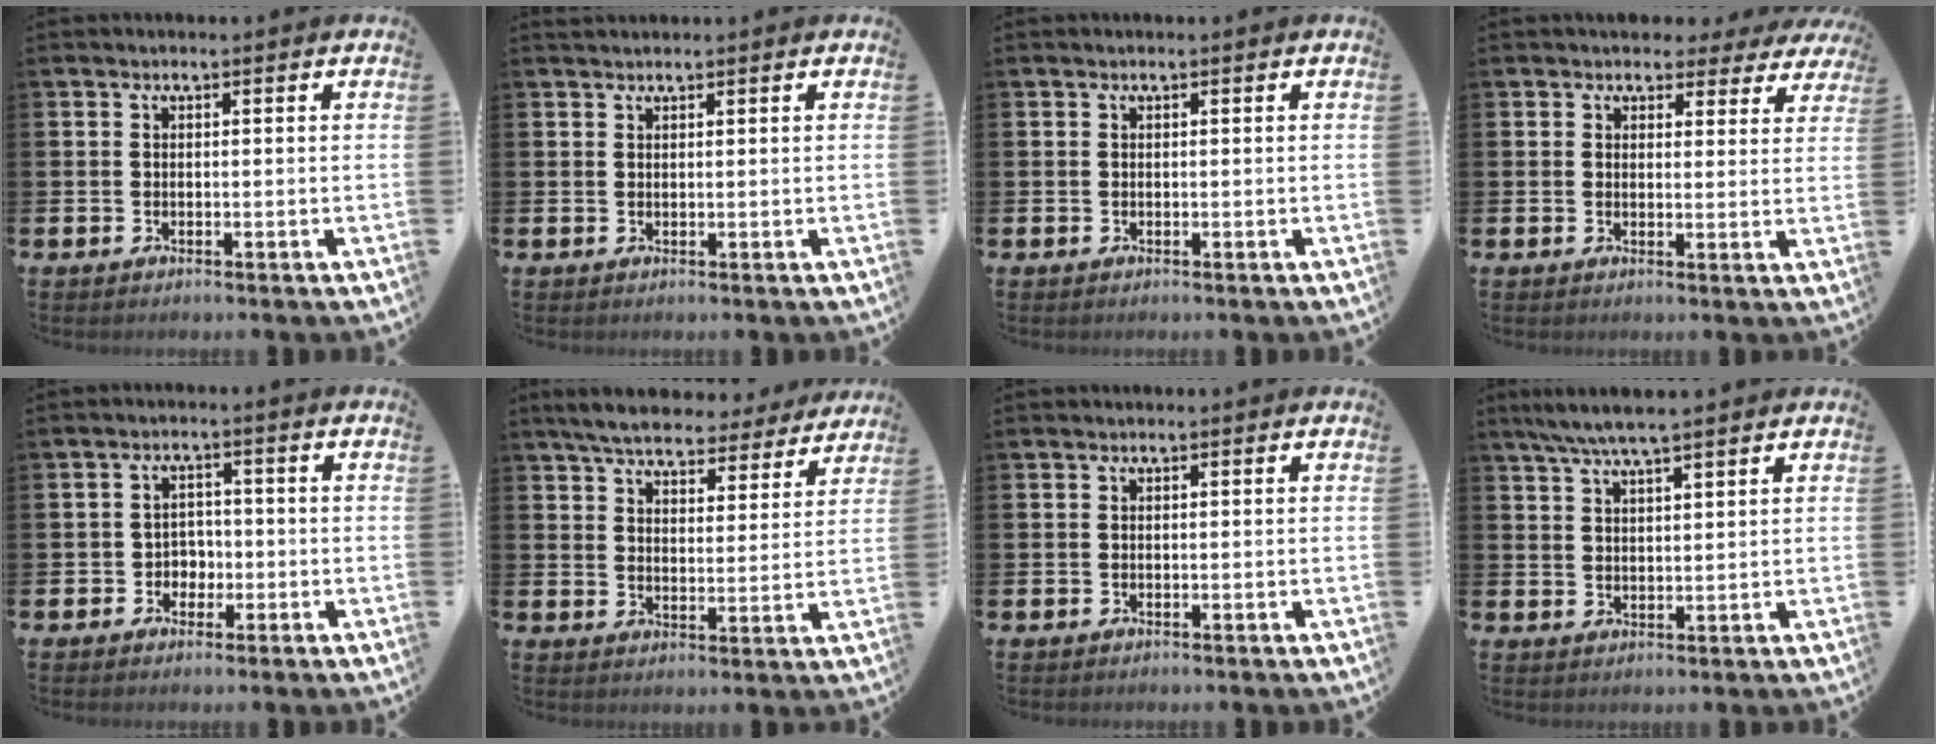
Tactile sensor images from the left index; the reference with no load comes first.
{"total": 0.9, "force": [0.9, 0.2, 0.1], "torque": [0.006, -0.001, 0.015]}
{"total": 0.0}
{"total": 3.2, "force": [2.7, 1.6, 0.3], "torque": [0.001, -0.015, 0.045]}
{"total": 2.6, "force": [-1.0, 2.3, 0.8], "torque": [-0.023, 0.007, -0.025]}
{"total": 6.3, "force": [6.0, 1.2, 1.6], "torque": [-0.053, -0.034, 0.105]}
{"total": 0.0}
{"total": 5.3, "force": [4.6, 0.4, 2.5], "torque": [-0.066, -0.007, 0.085]}